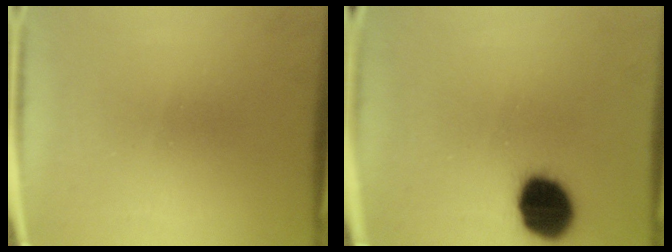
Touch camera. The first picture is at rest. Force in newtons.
{"total": 13.8}